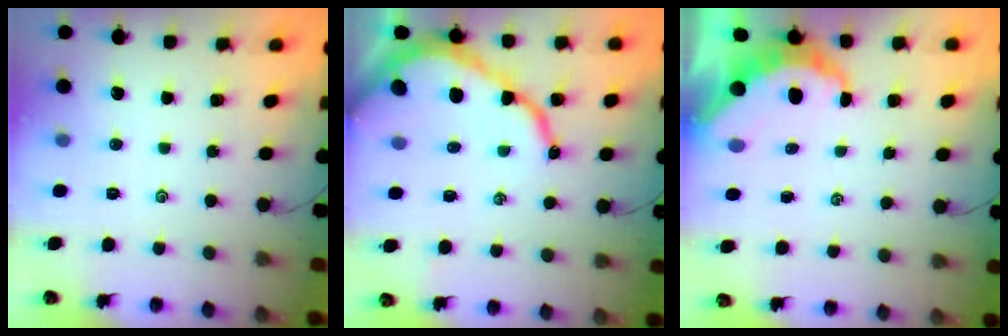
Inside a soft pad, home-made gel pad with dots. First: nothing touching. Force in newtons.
{"total": 12.4, "press": 12.3, "slide": 1.1}
{"total": 7.1, "press": 7.1, "slide": 0.9}